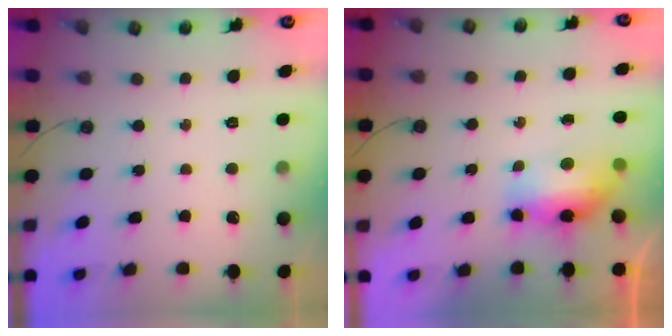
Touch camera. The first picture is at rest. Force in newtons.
{"total": 9.0, "press": 8.8, "slide": 1.6}